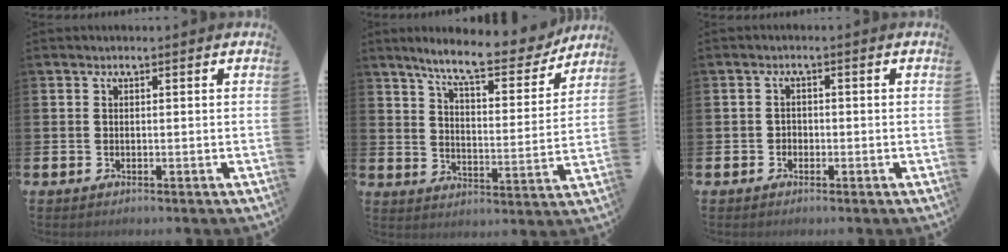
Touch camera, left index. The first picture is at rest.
{"total": 9.3, "force": [8.2, 1.7, 4.0], "torque": [-0.093, -0.046, 0.139]}
{"total": 1.4, "force": [-0.7, 1.2, 0.3], "torque": [-0.005, 0.002, -0.016]}